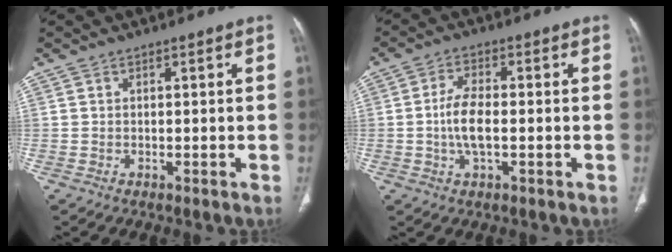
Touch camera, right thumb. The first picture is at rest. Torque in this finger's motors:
{"motor_torque": [2.37, 2.64, 0.95, -0.28, 0.17]}